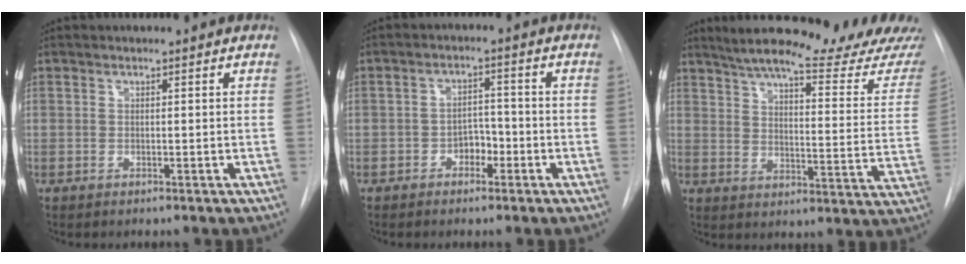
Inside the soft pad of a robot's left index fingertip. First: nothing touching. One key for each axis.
{"total": 3.4, "fx": -1.7, "fy": 2.2, "fz": 1.9, "tx": -0.024, "ty": 0.008, "tz": -0.031}
{"total": 25.5, "fx": 22.5, "fy": 0.8, "fz": 12.1, "tx": -0.181, "ty": -0.077, "tz": 0.280}